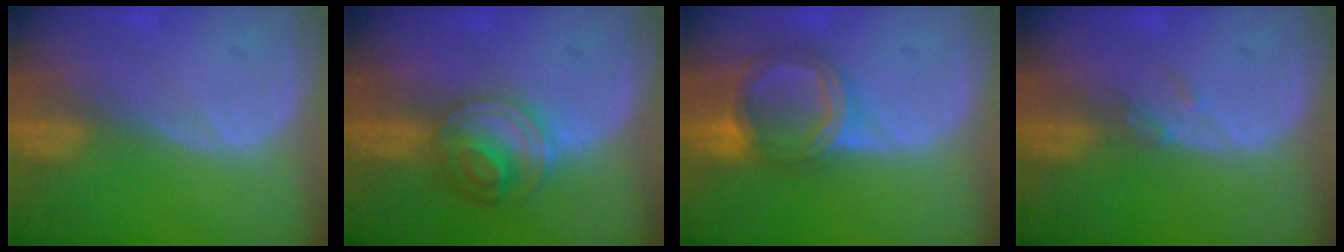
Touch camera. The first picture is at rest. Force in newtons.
{"total": 5.8, "press": 5.5, "slide": 1.9}
{"total": 6.4, "press": 5.9, "slide": 2.7}
{"total": 1.3, "press": 1.1, "slide": 0.7}